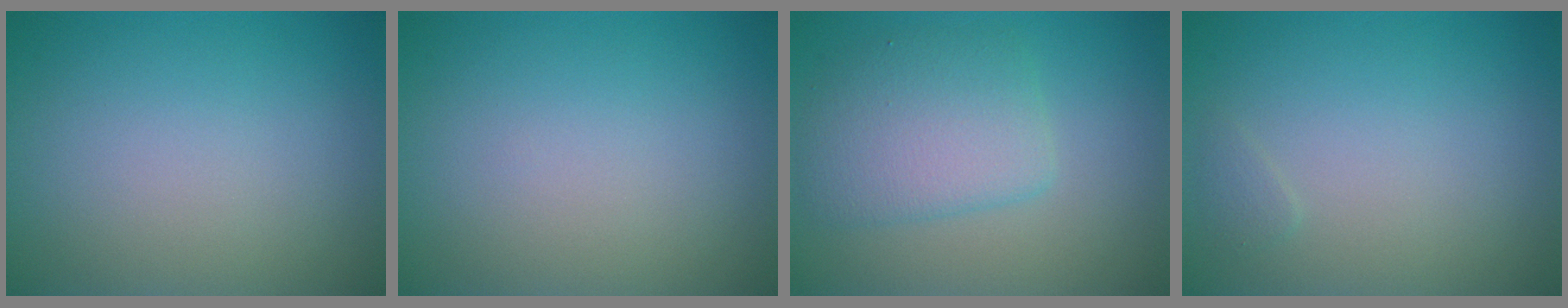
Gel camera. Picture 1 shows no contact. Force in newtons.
{"total": 0.0}
{"total": 4.3, "press": 4.3, "slide": 0.0}
{"total": 0.6, "press": 0.6, "slide": 0.0}